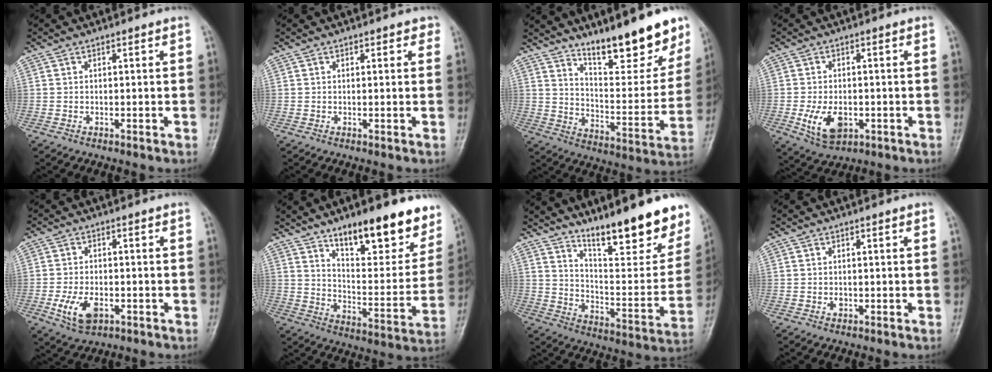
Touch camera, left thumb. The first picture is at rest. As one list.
[{"total": 1.2, "force": [0.8, 0.8, 0.6], "torque": [0.008, -0.002, 0.004]}, {"total": 17.6, "force": [13.1, 4.8, 10.8], "torque": [-0.109, -0.095, 0.206]}, {"total": 7.6, "force": [-2.0, 4.7, 5.6], "torque": [-0.097, -0.004, -0.027]}, {"total": 6.7, "force": [-2.2, 3.9, 4.9], "torque": [-0.095, 0.000, -0.036]}, {"total": 21.0, "force": [13.9, 7.7, 13.8], "torque": [-0.133, -0.074, 0.209]}, {"total": 21.7, "force": [15.4, 5.7, 14.1], "torque": [-0.160, -0.095, 0.239]}, {"total": 0.8, "force": [0.0, 0.7, 0.5], "torque": [-0.005, 0.000, 0.000]}]